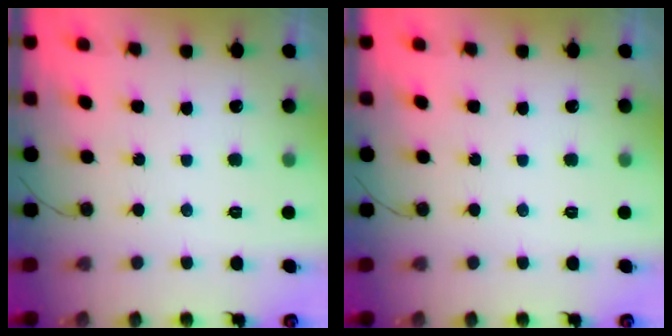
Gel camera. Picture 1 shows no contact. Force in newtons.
{"total": 0.0}